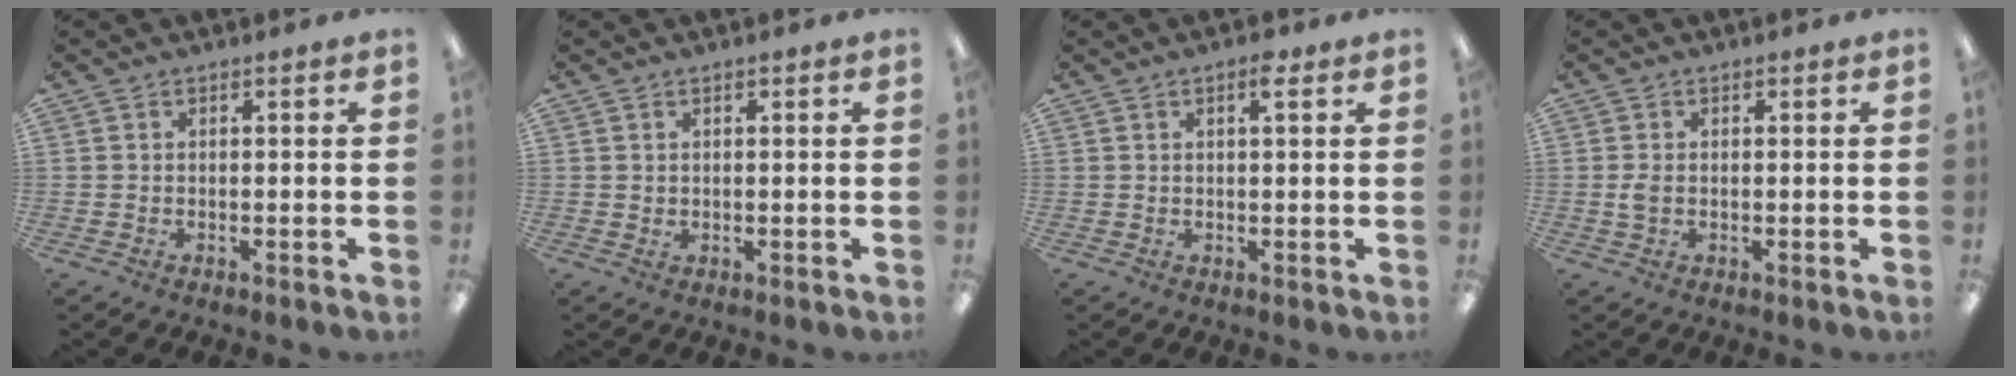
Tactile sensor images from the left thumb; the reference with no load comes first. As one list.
[{"total": 0.7, "force": [0.5, 0.6, 0.1], "torque": [-0.004, 0.002, 0.008]}, {"total": 2.9, "force": [1.6, 0.8, 2.3], "torque": [-0.034, -0.001, 0.023]}, {"total": 2.4, "force": [0.0, 1.5, 1.8], "torque": [-0.043, 0.003, -0.004]}]